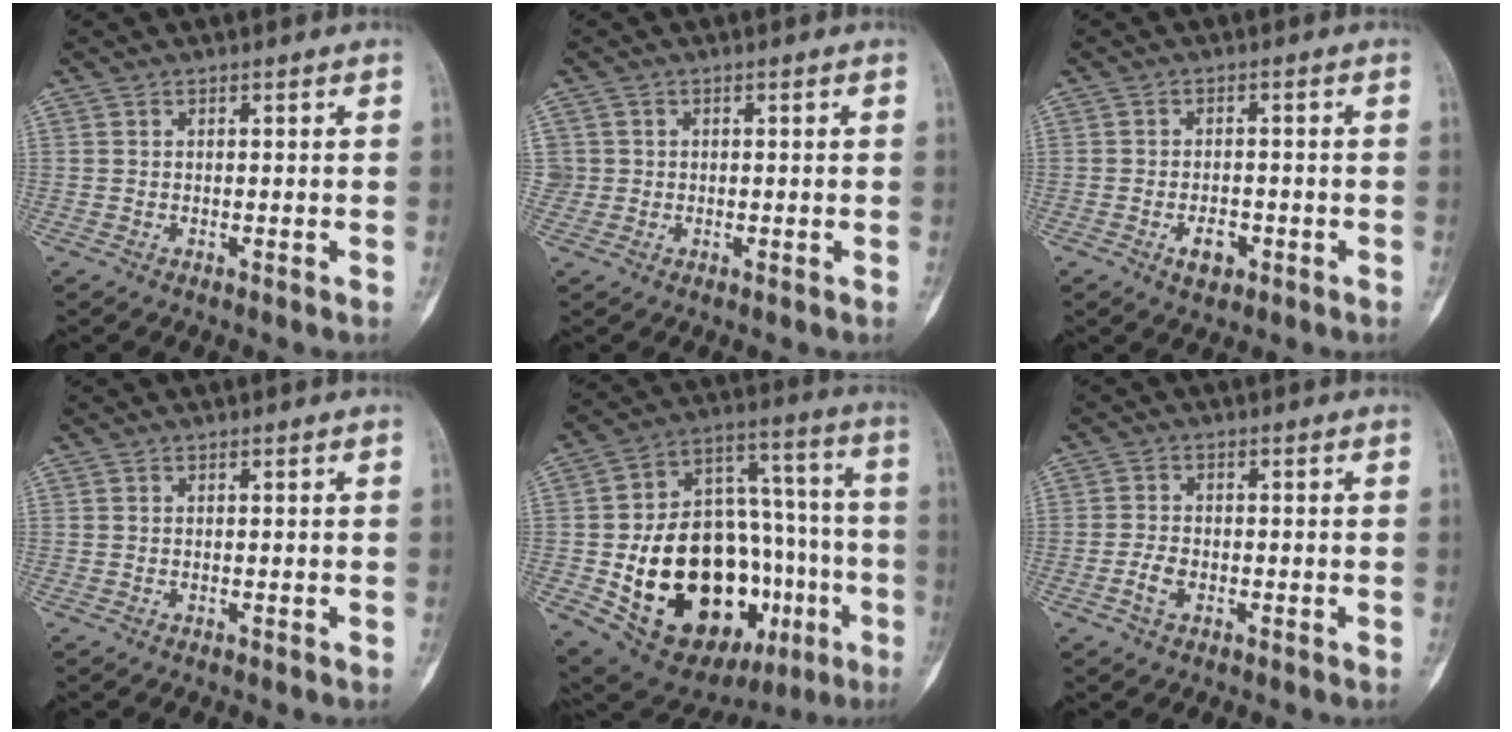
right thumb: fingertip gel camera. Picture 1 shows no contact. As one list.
[{"total": 2.1, "force": [0.2, 2.0, 0.1], "torque": [0.012, 0.005, 0.005]}, {"total": 3.7, "force": [-1.7, 2.2, 2.5], "torque": [-0.032, 0.007, -0.024]}, {"total": 0.0}, {"total": 32.4, "force": [-9.4, 18.4, 25.0], "torque": [-0.373, 0.038, -0.120]}, {"total": 3.1, "force": [-1.3, 2.0, 2.1], "torque": [-0.042, 0.011, -0.026]}]